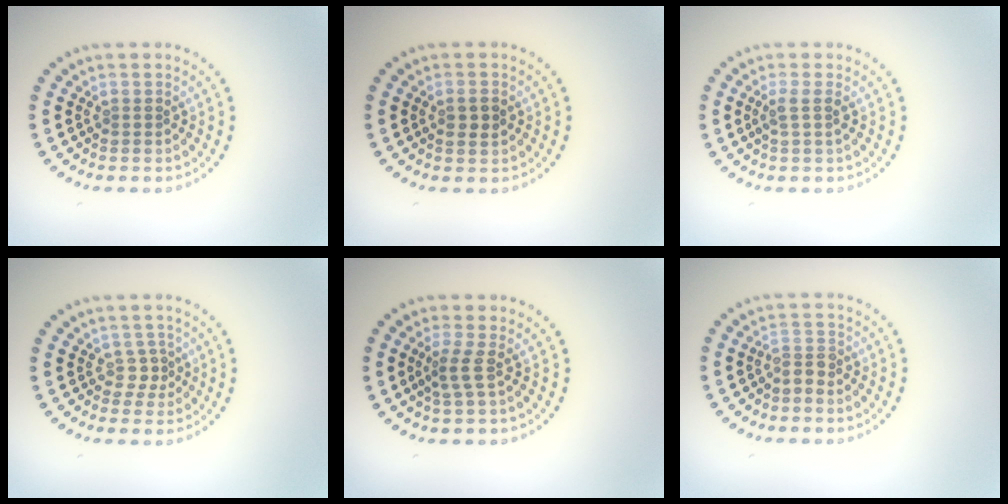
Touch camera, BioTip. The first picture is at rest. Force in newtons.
{"total": 1.8, "press": 1.8, "slide": 0.2}
{"total": 1.5, "press": 1.2, "slide": 0.8}
{"total": 1.3, "press": 0.9, "slide": 0.9}
{"total": 1.8, "press": 1.2, "slide": 1.3}
{"total": 1.8, "press": 1.4, "slide": 1.2}